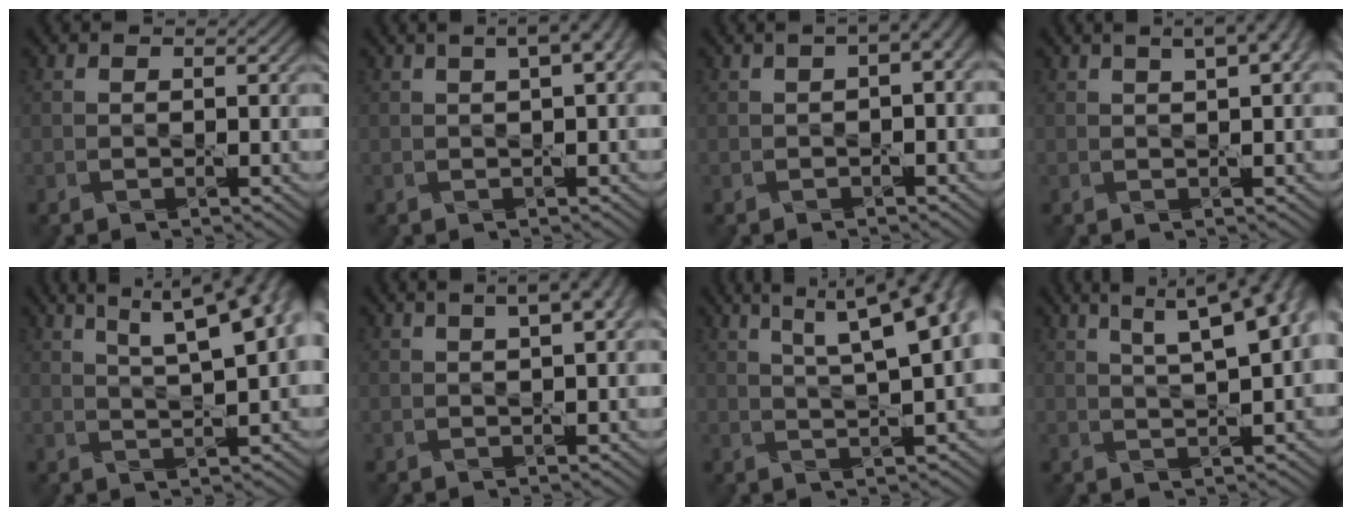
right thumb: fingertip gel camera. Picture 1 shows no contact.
{"total": 4.6, "force": [1.9, 1.5, 3.9], "torque": [-0.044, 0.018, 0.020]}
{"total": 4.5, "force": [0.9, 1.6, 4.1], "torque": [-0.049, 0.009, 0.013]}
{"total": 6.1, "force": [2.9, 2.2, 4.8], "torque": [-0.051, 0.023, 0.024]}
{"total": 12.9, "force": [5.9, 4.3, 10.6], "torque": [-0.134, 0.048, 0.076]}
{"total": 5.3, "force": [2.4, 1.8, 4.3], "torque": [-0.047, 0.020, 0.019]}
{"total": 14.2, "force": [5.6, 4.8, 12.1], "torque": [-0.144, 0.060, 0.072]}
{"total": 11.8, "force": [5.0, 3.8, 10.0], "torque": [-0.125, 0.045, 0.059]}